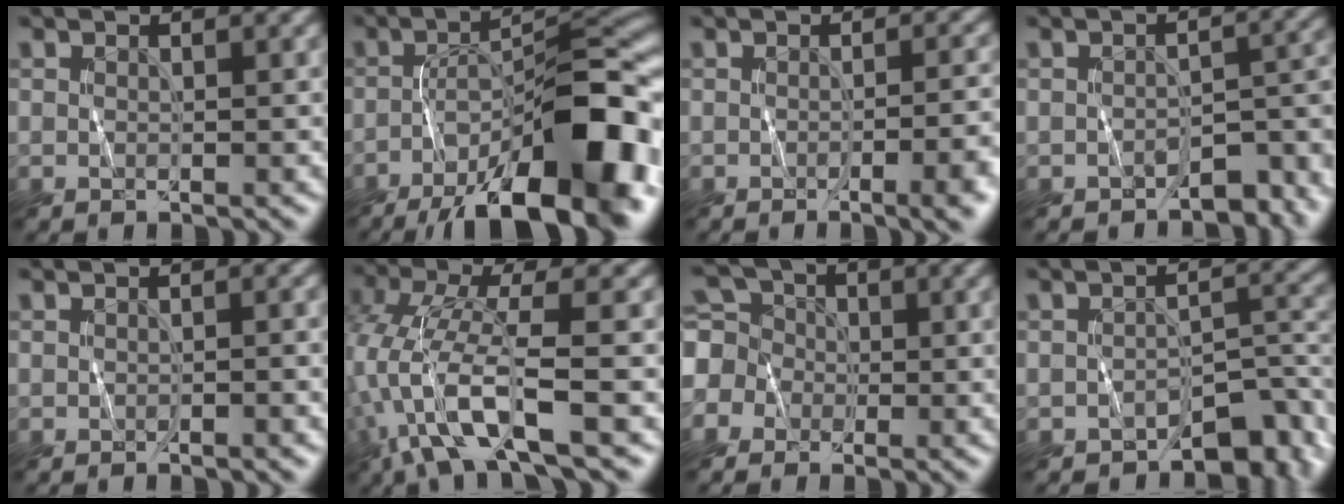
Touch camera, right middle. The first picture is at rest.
{"total": 16.2, "force": [-10.0, 5.0, 11.6], "torque": [-0.164, 0.009, -0.163]}
{"total": 5.3, "force": [-2.4, 1.5, 4.5], "torque": [-0.054, 0.003, -0.027]}
{"total": 3.9, "force": [-3.1, 1.8, 1.6], "torque": [-0.002, 0.003, -0.049]}
{"total": 1.4, "force": [-0.6, 0.4, 1.2], "torque": [-0.013, 0.001, -0.007]}
{"total": 7.5, "force": [-4.1, 1.3, 6.1], "torque": [-0.146, 0.002, -0.086]}
{"total": 4.3, "force": [-0.4, 4.0, 1.5], "torque": [-0.047, 0.026, -0.025]}
{"total": 5.1, "force": [-3.9, 2.2, 2.5], "torque": [-0.016, 0.001, -0.058]}